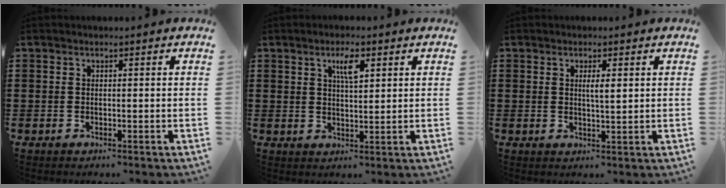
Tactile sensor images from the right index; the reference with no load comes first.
{"total": 4.0, "force": [2.0, 1.2, 3.3], "torque": [-0.063, 0.006, 0.029]}
{"total": 2.3, "force": [0.6, 0.4, 2.2], "torque": [-0.044, 0.004, 0.008]}